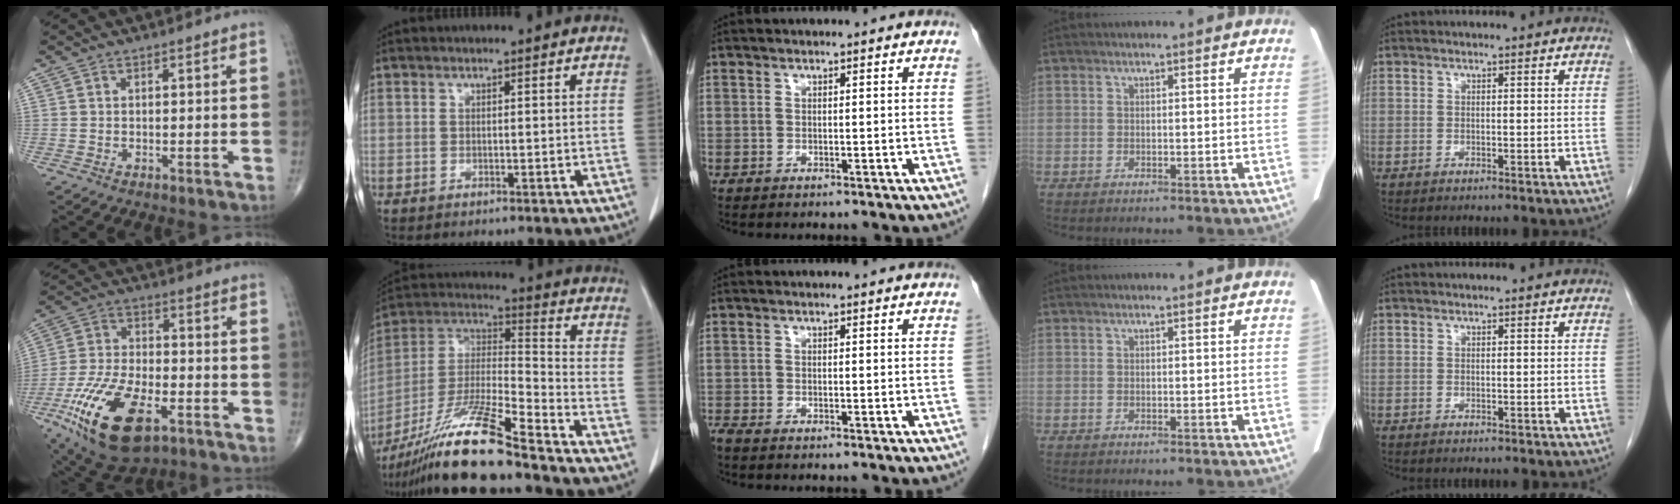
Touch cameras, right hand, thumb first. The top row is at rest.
{"thumb": {"total": 20.1, "force": [-9.3, 9.5, 15.1], "torque": [-0.300, 0.020, -0.157]}, "index": {"total": 18.2, "force": [-14.3, 0.6, 11.3], "torque": [-0.242, -0.022, -0.268]}, "middle": {"total": 1.1, "force": [-0.8, -0.2, 0.6], "torque": [-0.019, -0.001, -0.017]}}